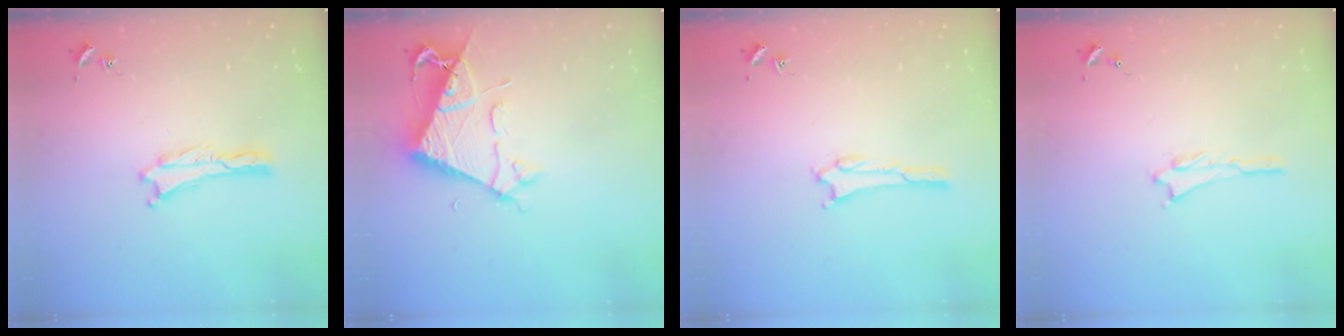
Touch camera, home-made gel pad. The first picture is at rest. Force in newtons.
{"total": 6.8, "press": 6.7, "slide": 0.6}
{"total": 1.6, "press": 1.6, "slide": 0.1}
{"total": 0.8, "press": 0.8, "slide": 0.2}